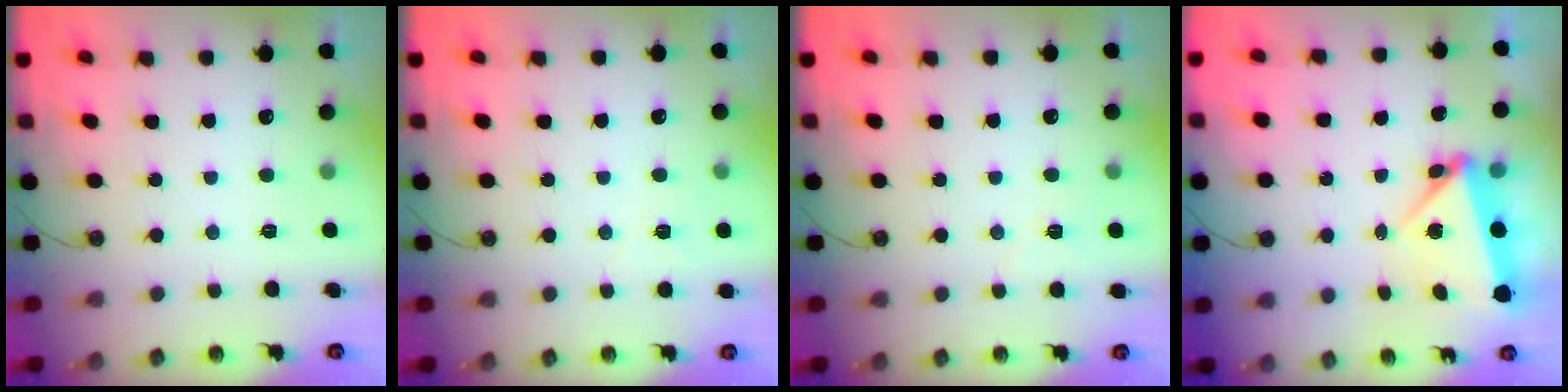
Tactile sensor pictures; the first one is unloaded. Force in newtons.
{"total": 3.2, "press": 3.1, "slide": 0.7}
{"total": 5.0, "press": 4.3, "slide": 2.6}
{"total": 6.9, "press": 4.9, "slide": 4.9}